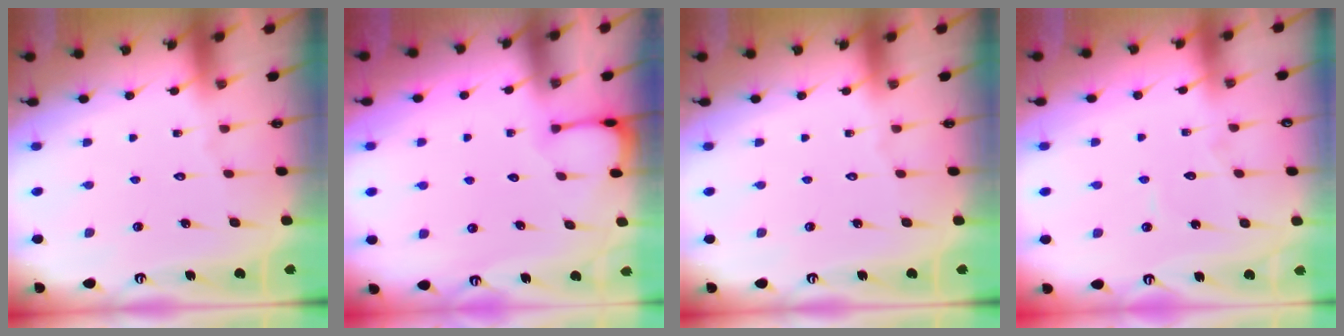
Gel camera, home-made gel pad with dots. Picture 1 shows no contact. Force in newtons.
{"total": 1.9, "press": 1.9, "slide": 0.2}
{"total": 0.0}
{"total": 3.4, "press": 3.4, "slide": 0.3}